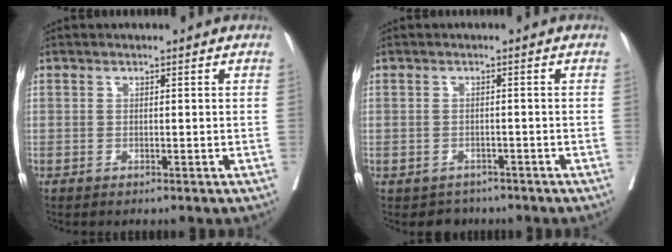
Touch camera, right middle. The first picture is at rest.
{"total": 2.5, "force": [-2.0, 1.6, -0.2], "torque": [-0.003, 0.004, -0.030]}